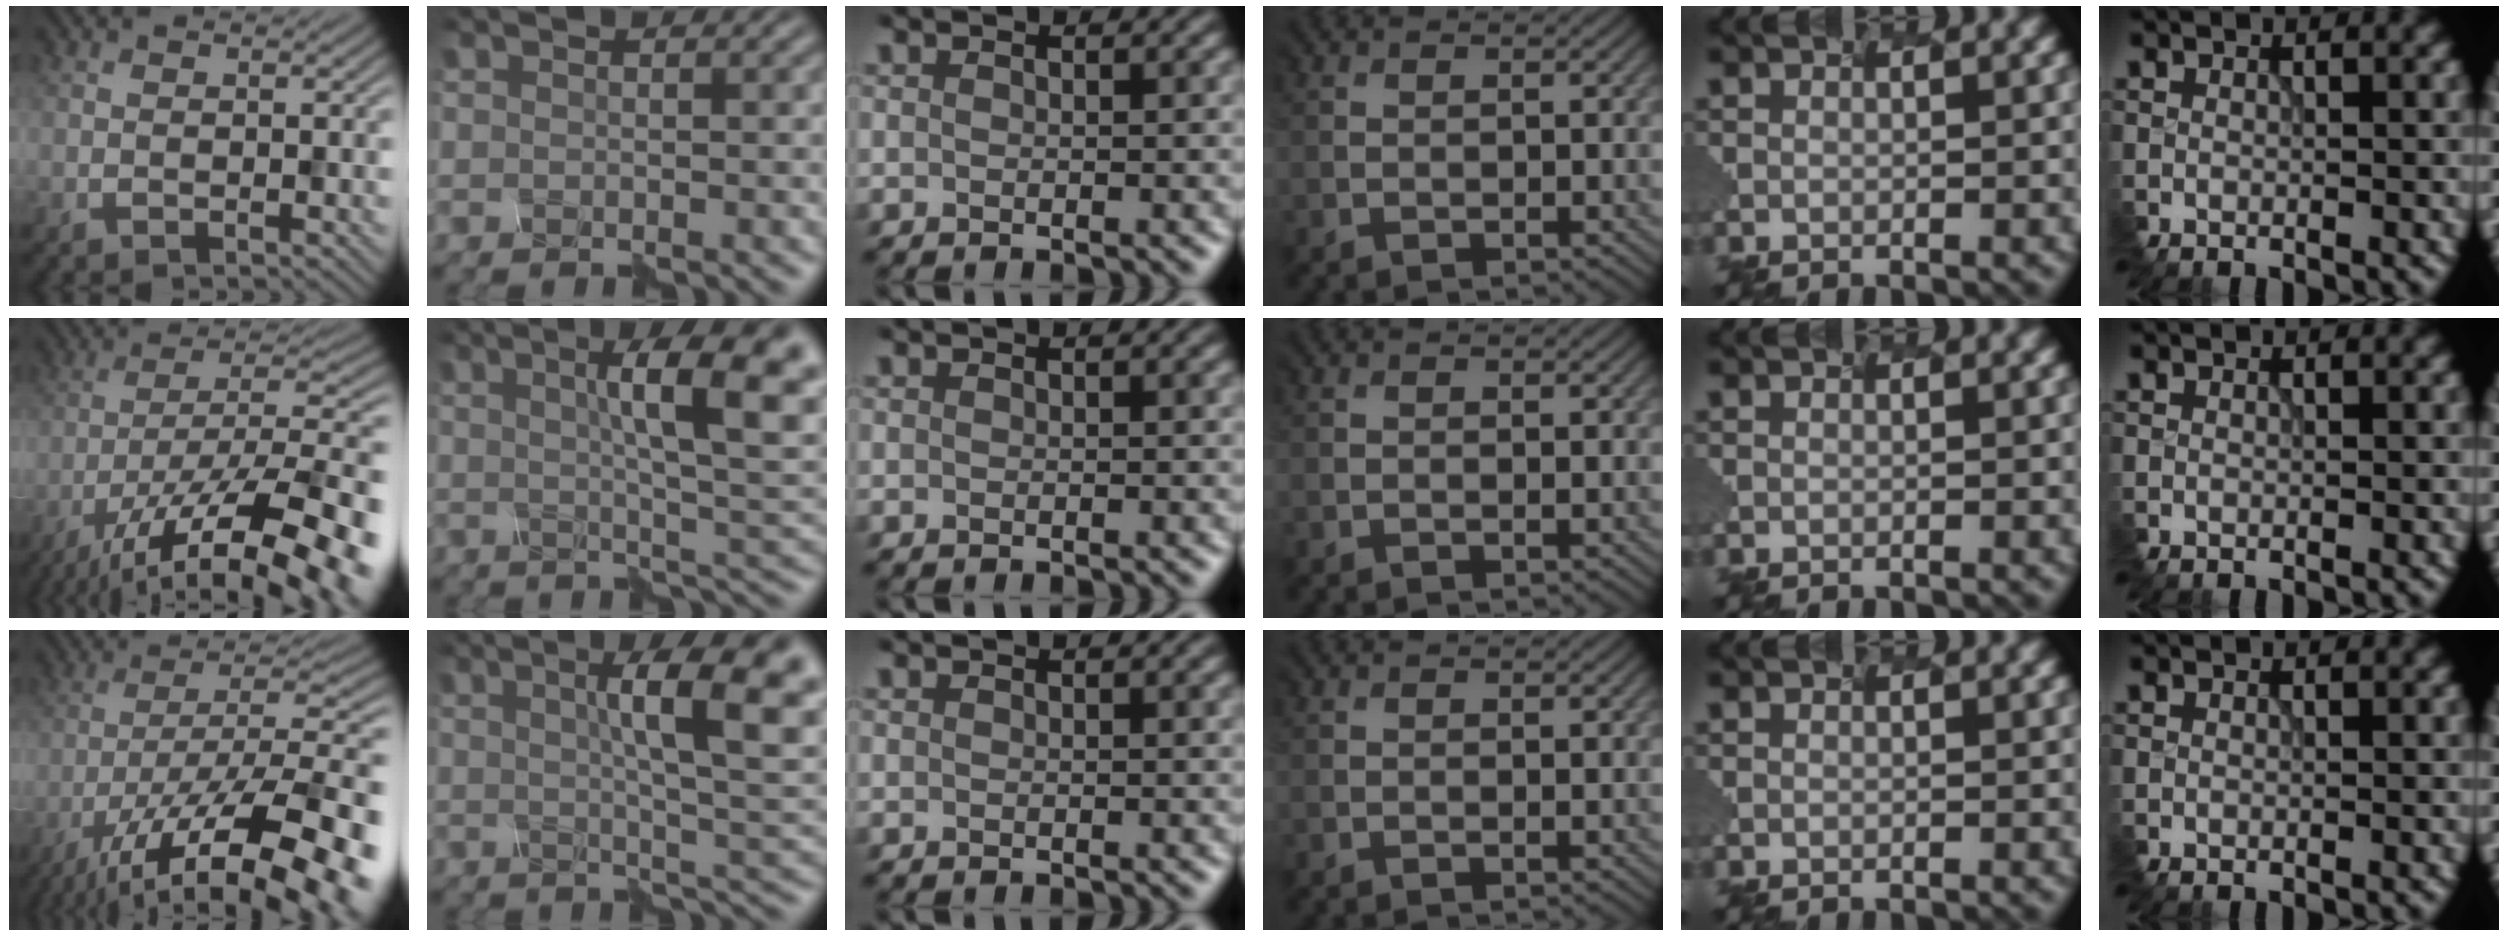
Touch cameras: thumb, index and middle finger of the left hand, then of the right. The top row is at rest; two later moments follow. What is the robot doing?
{"motion": "assemble", "object": "spray bottle"}